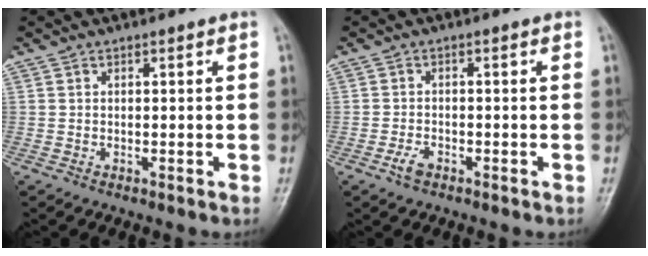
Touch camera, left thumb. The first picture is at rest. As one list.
[{"total": 2.3, "force": [-1.4, 1.2, 1.4], "torque": [-0.031, 0.007, -0.026]}]